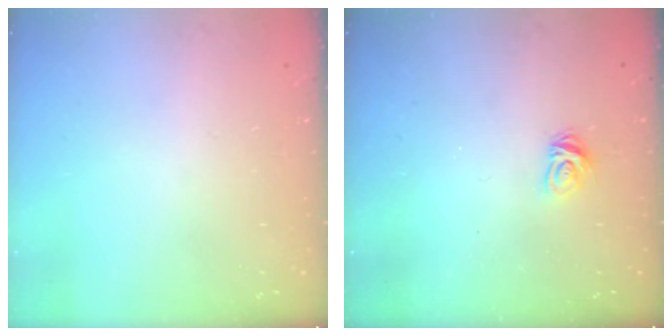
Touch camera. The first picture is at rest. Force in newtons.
{"total": 4.0, "press": 4.0, "slide": 0.4}